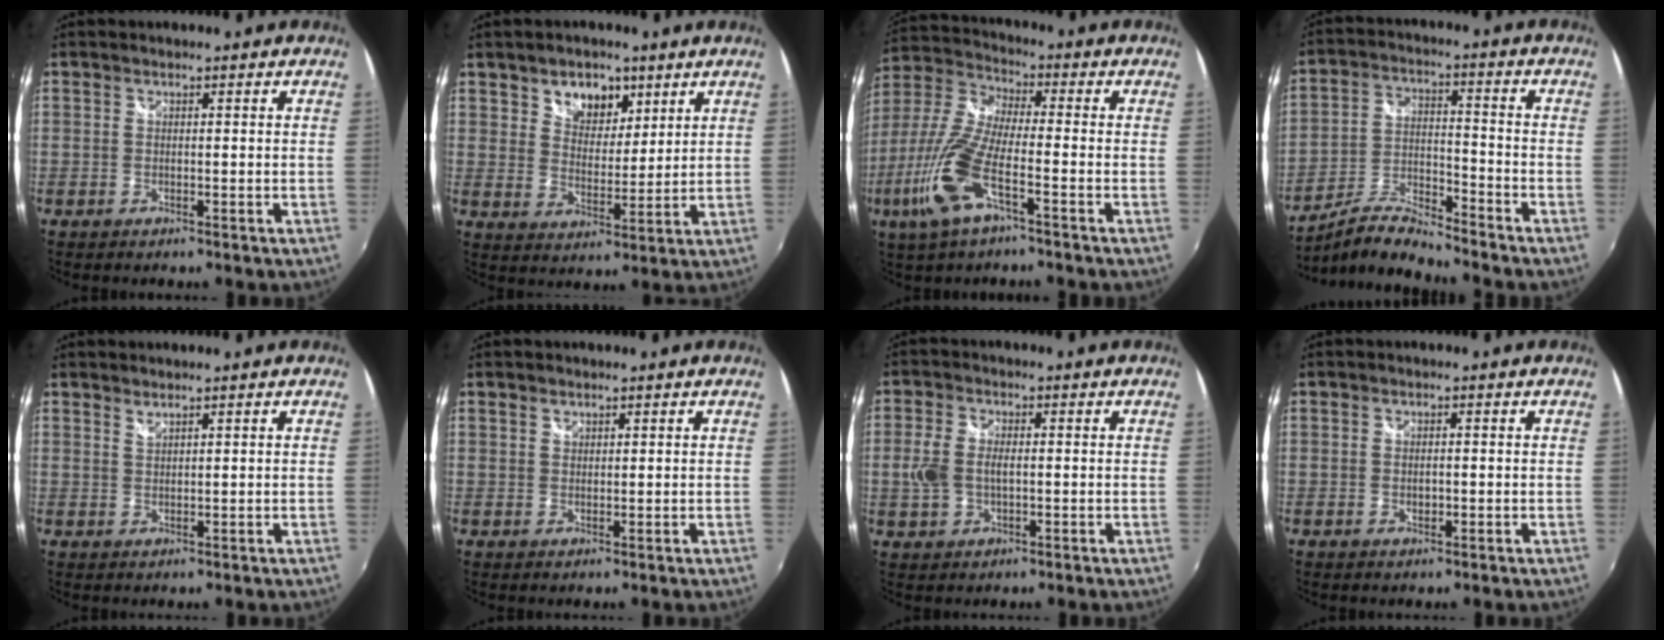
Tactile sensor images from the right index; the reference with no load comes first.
{"total": 7.9, "force": [4.6, 5.4, 3.5], "torque": [-0.050, 0.008, 0.080]}
{"total": 14.3, "force": [-6.0, 3.8, 12.4], "torque": [-0.286, -0.009, -0.127]}
{"total": 8.8, "force": [-8.4, 0.3, 2.5], "torque": [-0.057, 0.011, -0.166]}
{"total": 1.2, "force": [1.2, 0.1, 0.4], "torque": [-0.005, 0.001, 0.021]}
{"total": 1.2, "force": [0.9, 0.7, 0.2], "torque": [0.000, 0.002, 0.015]}
{"total": 6.0, "force": [-0.5, 3.8, 4.6], "torque": [-0.100, 0.001, -0.007]}
{"total": 1.3, "force": [-0.1, 1.0, 0.9], "torque": [-0.015, -0.001, -0.002]}